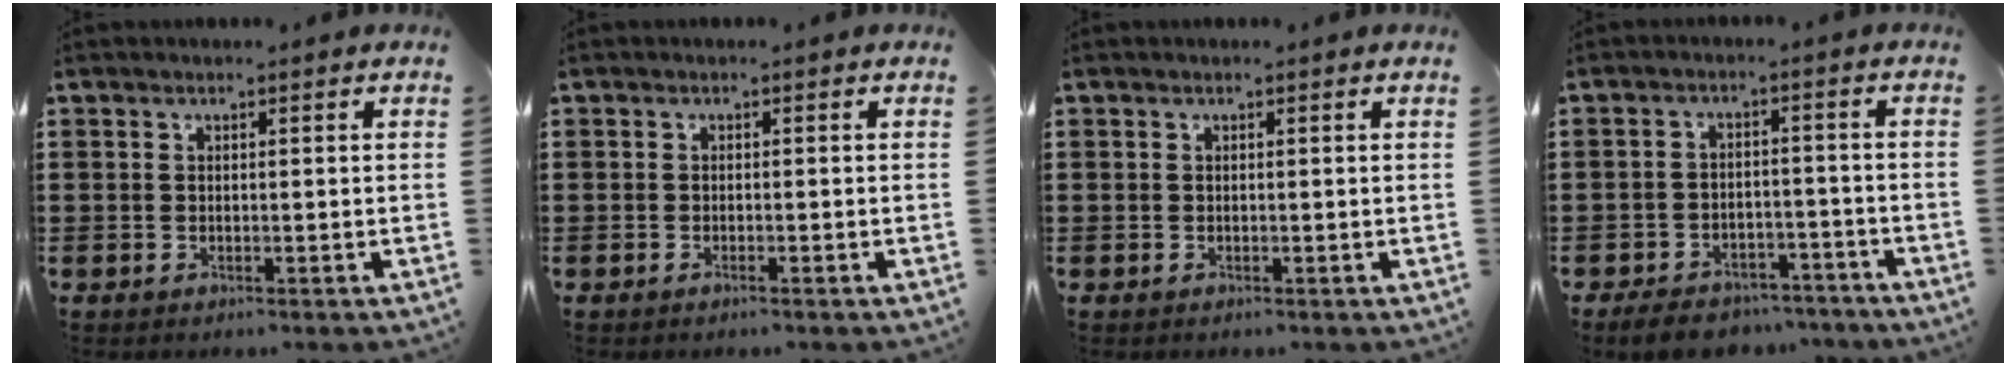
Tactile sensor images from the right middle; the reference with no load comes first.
{"total": 0.5, "force": [-0.4, 0.0, 0.3], "torque": [-0.007, -0.002, -0.007]}
{"total": 0.0}
{"total": 4.8, "force": [-4.6, 1.1, 0.8], "torque": [-0.019, 0.011, -0.094]}